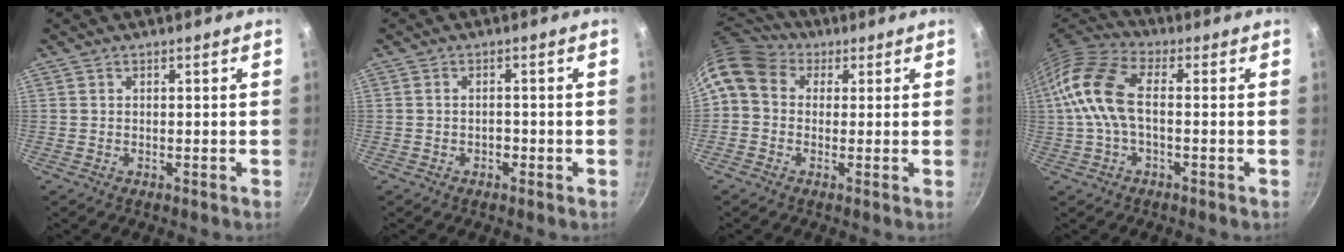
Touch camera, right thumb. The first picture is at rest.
{"total": 1.4, "force": [-0.6, 1.0, 0.7], "torque": [-0.008, 0.010, -0.006]}
{"total": 10.0, "force": [2.6, 8.0, 5.3], "torque": [-0.089, 0.021, 0.027]}
{"total": 12.1, "force": [-0.1, 6.5, 10.2], "torque": [-0.214, 0.033, -0.020]}